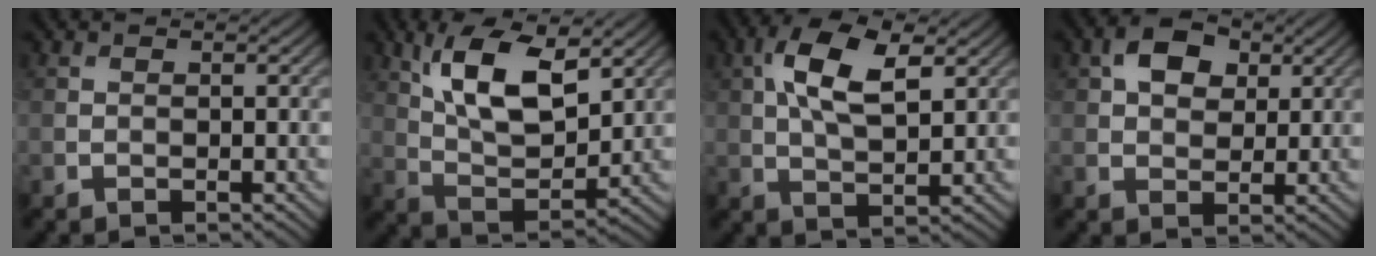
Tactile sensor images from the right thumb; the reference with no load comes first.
{"total": 11.4, "force": [5.1, 4.9, 8.9], "torque": [-0.183, 0.001, 0.101]}
{"total": 9.0, "force": [2.9, 4.0, 7.5], "torque": [-0.160, 0.010, 0.049]}
{"total": 5.3, "force": [2.0, 3.6, 3.3], "torque": [-0.060, 0.008, 0.031]}